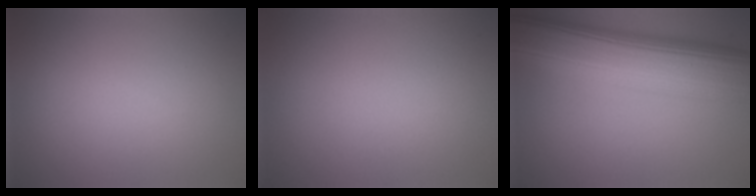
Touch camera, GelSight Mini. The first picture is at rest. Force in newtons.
{"total": 0.0}
{"total": 12.0, "press": 12.0, "slide": 0.3}